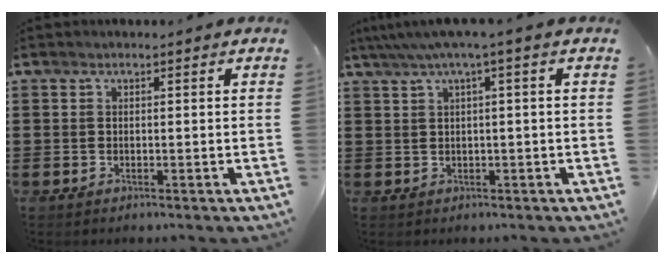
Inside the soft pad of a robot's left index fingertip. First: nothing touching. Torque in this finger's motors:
{"motor_torque": [1.43, -0.71, 0.49, 0.15]}